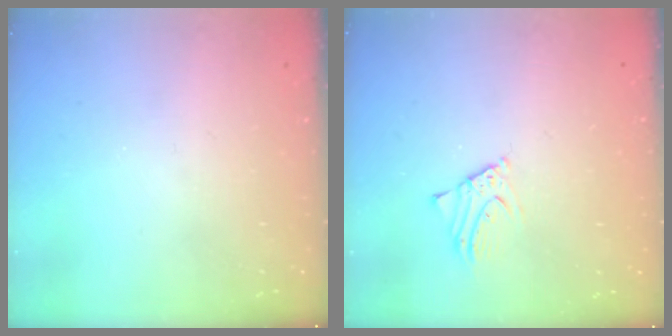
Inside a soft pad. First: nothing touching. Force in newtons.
{"total": 2.5, "press": 2.5, "slide": 0.1}